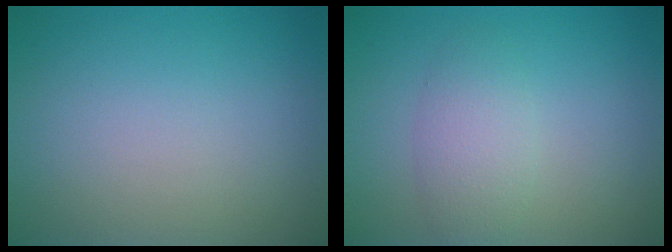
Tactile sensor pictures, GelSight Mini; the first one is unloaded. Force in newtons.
{"total": 2.8, "press": 2.8, "slide": 0.2}